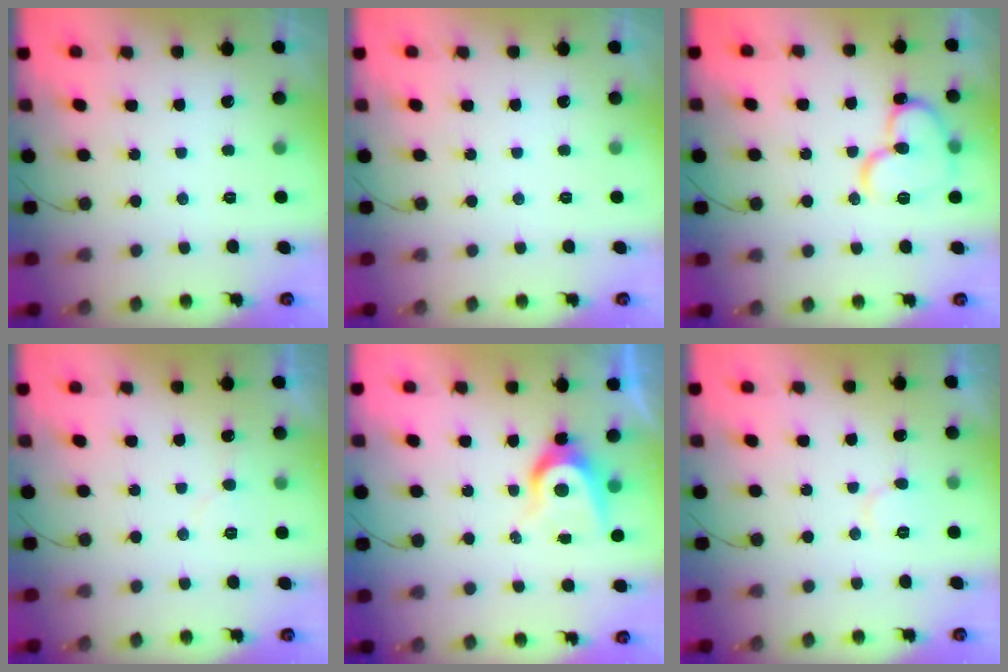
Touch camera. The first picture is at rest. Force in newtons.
{"total": 0.0}
{"total": 14.0, "press": 13.9, "slide": 1.6}
{"total": 4.0, "press": 4.0, "slide": 0.3}
{"total": 7.1, "press": 7.1, "slide": 0.5}
{"total": 4.8, "press": 4.8, "slide": 0.6}